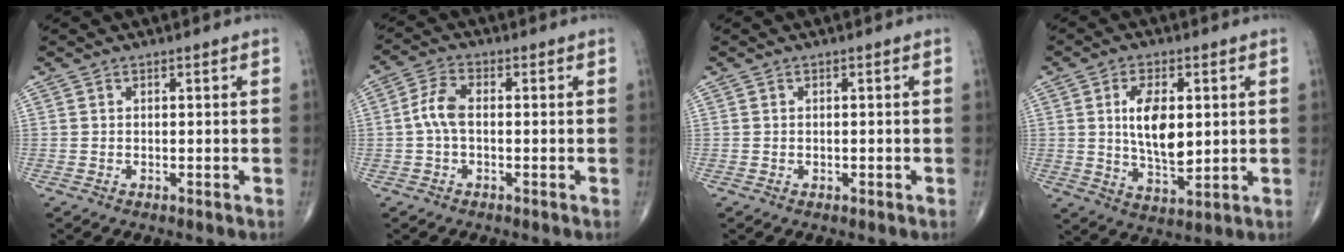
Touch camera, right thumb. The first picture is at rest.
{"total": 5.0, "force": [-0.3, 2.6, 4.2], "torque": [-0.094, 0.015, -0.013]}
{"total": 0.7, "force": [-0.1, 0.4, 0.5], "torque": [-0.008, 0.001, -0.001]}
{"total": 10.8, "force": [1.6, 5.4, 9.2], "torque": [-0.149, -0.015, 0.035]}